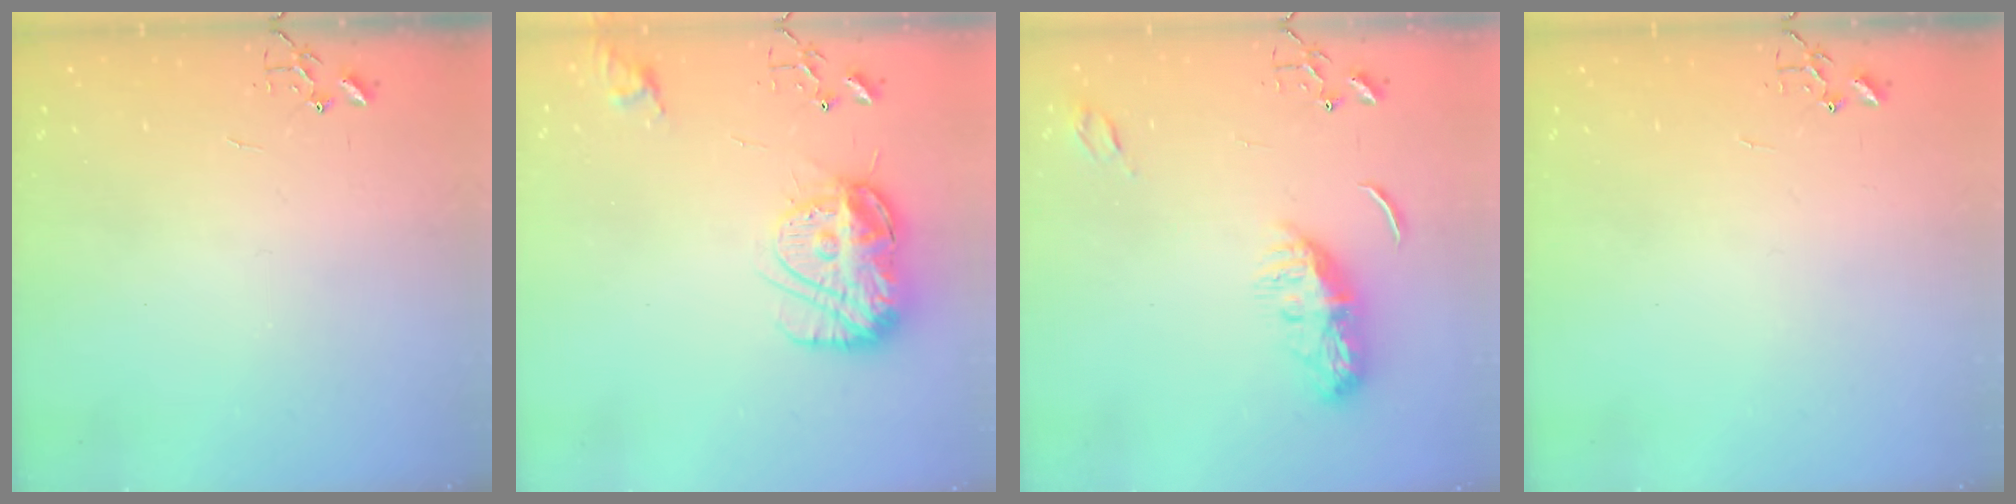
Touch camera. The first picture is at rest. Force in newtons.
{"total": 14.7, "press": 14.7, "slide": 1.0}
{"total": 9.4, "press": 9.4, "slide": 0.4}
{"total": 0.0}